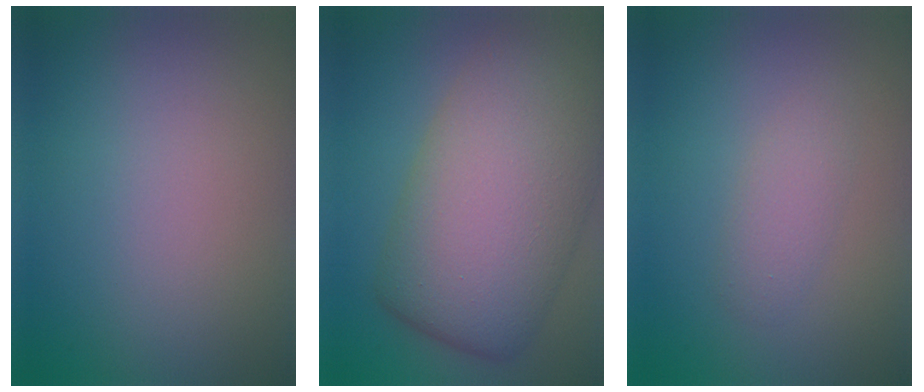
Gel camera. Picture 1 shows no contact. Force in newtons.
{"total": 12.2, "press": 12.1, "slide": 0.7}
{"total": 2.4, "press": 2.4, "slide": 0.2}